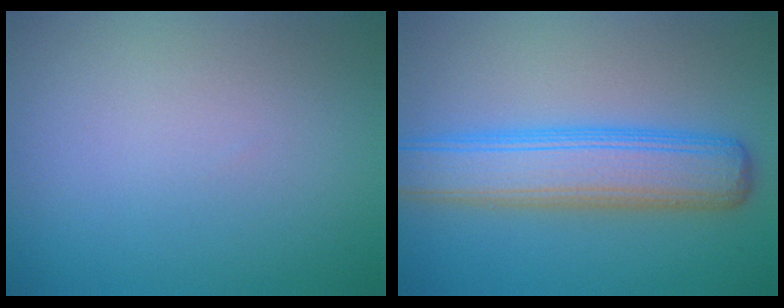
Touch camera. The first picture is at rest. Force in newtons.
{"total": 6.8, "press": 6.8, "slide": 0.2}